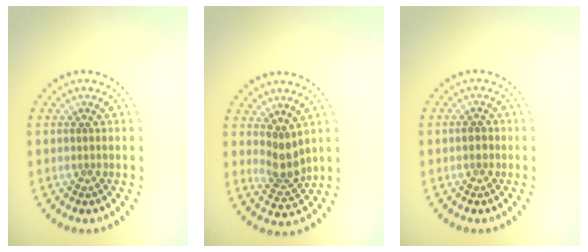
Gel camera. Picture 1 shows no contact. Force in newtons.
{"total": 2.6, "press": 2.1, "slide": 1.6}
{"total": 1.1, "press": 1.1, "slide": 0.2}